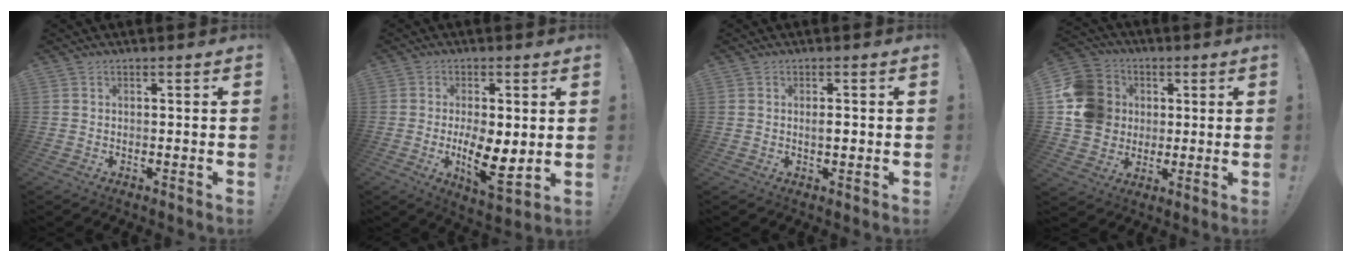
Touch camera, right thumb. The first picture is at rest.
{"total": 11.1, "force": [-1.0, 5.0, 9.8], "torque": [-0.158, -0.014, -0.014]}
{"total": 2.0, "force": [-0.1, 0.7, 1.8], "torque": [-0.023, -0.001, -0.007]}
{"total": 16.0, "force": [1.8, 14.4, 6.7], "torque": [-0.113, 0.006, 0.049]}